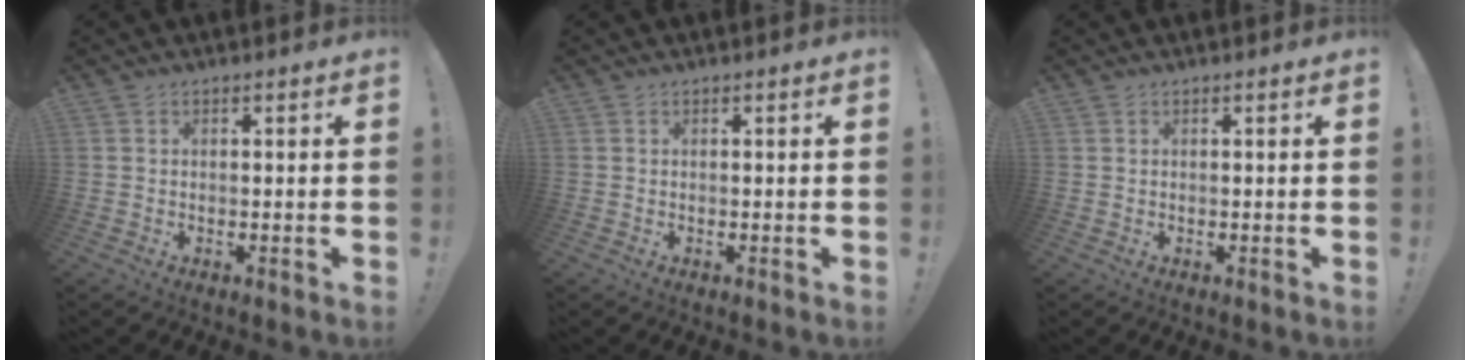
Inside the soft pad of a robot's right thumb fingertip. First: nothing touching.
{"total": 0.0}
{"total": 0.0}